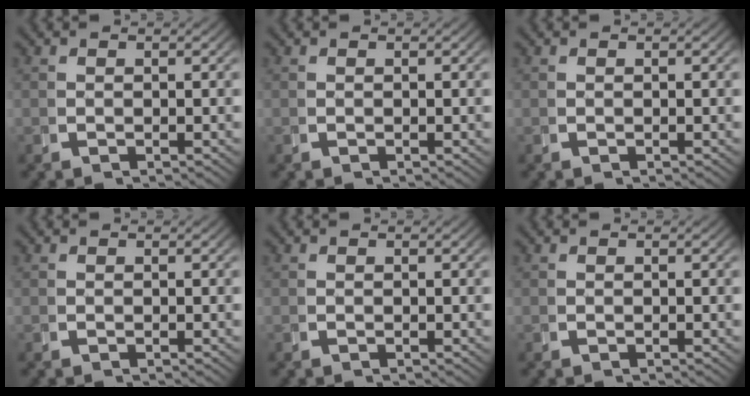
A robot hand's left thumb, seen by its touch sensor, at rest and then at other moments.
{"total": 0.0}
{"total": 0.0}
{"total": 0.0}
{"total": 0.0}
{"total": 0.0}